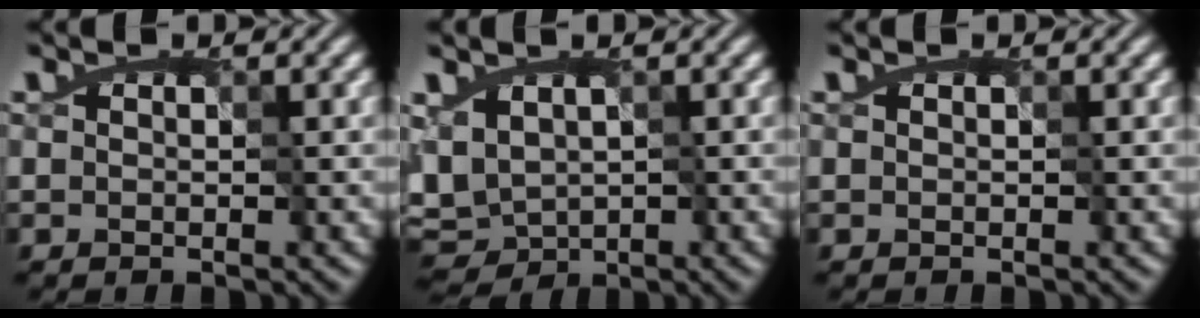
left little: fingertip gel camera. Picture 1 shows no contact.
{"total": 3.1, "force": [-1.2, 2.4, 1.7], "torque": [-0.038, -0.010, -0.016]}
{"total": 0.0}